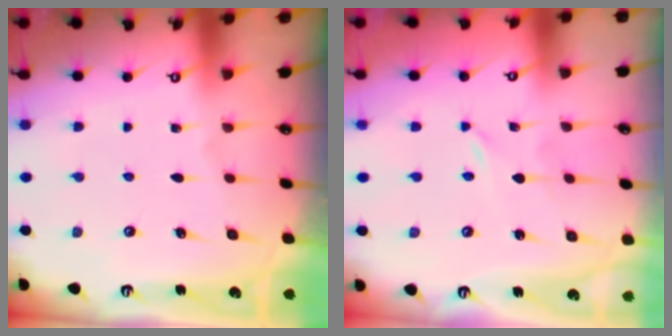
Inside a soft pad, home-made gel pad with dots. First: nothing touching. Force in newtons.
{"total": 0.0}